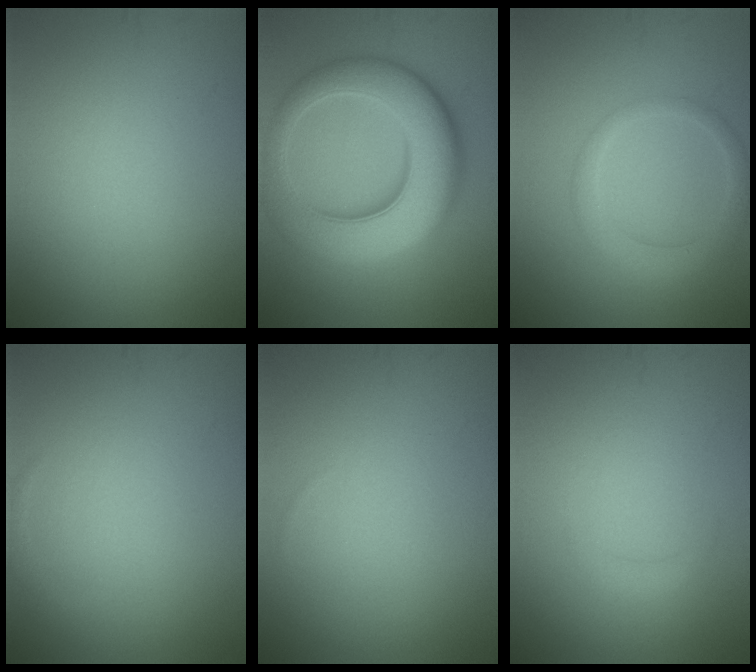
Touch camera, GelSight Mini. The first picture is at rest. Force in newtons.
{"total": 10.7, "press": 10.7, "slide": 0.1}
{"total": 2.7, "press": 2.7, "slide": 0.1}
{"total": 0.7, "press": 0.7, "slide": 0.1}
{"total": 0.0}
{"total": 1.0, "press": 1.0, "slide": 0.1}